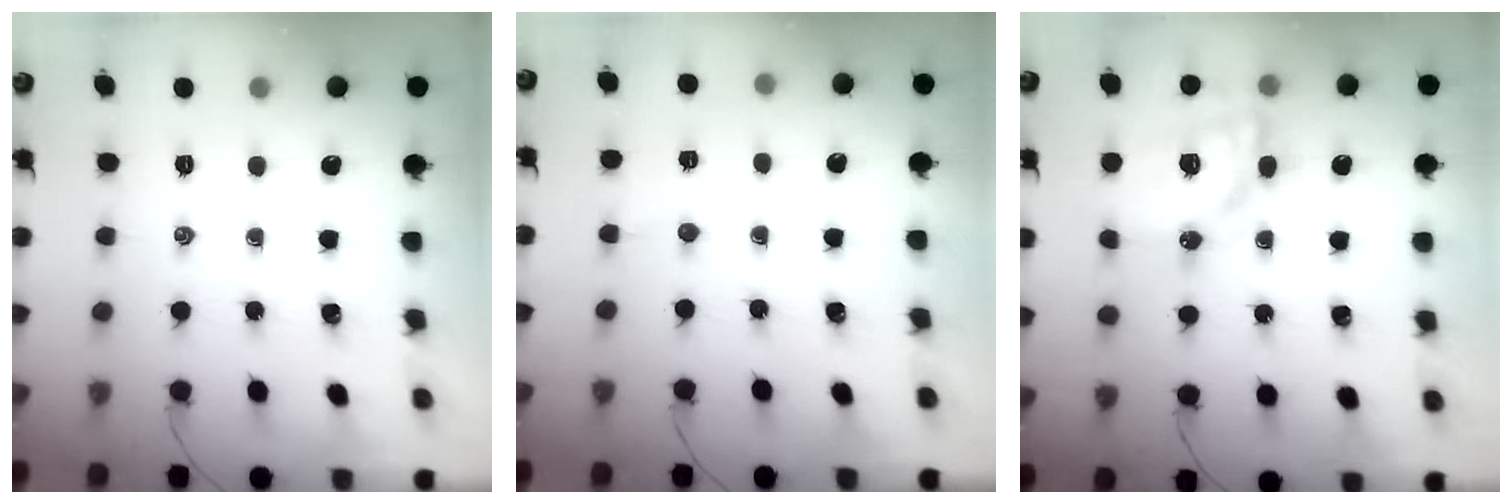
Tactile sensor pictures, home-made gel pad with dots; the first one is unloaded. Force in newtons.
{"total": 2.9, "press": 2.7, "slide": 1.0}
{"total": 16.1, "press": 15.7, "slide": 3.6}